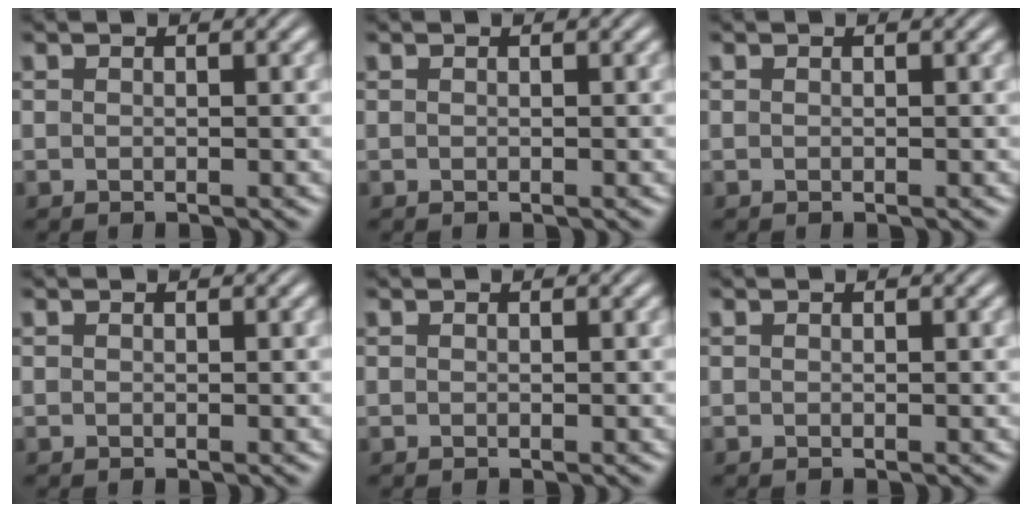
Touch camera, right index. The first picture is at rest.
{"total": 0.0}
{"total": 0.0}
{"total": 0.0}
{"total": 0.0}
{"total": 0.0}